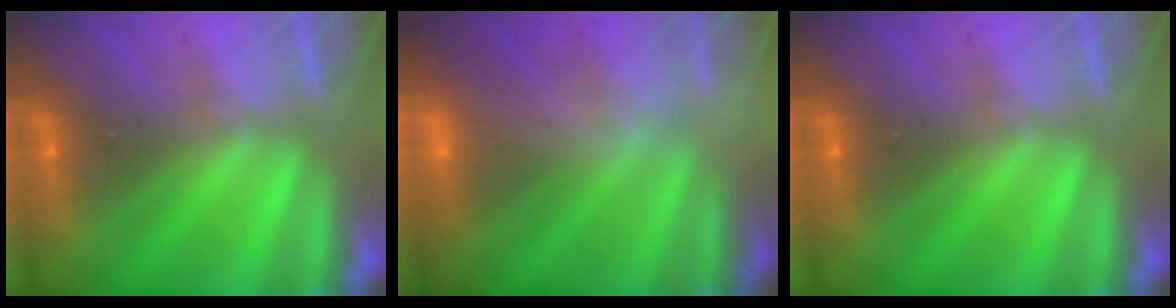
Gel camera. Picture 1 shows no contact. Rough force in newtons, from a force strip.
{"total": 2.4}
{"total": 0.0}